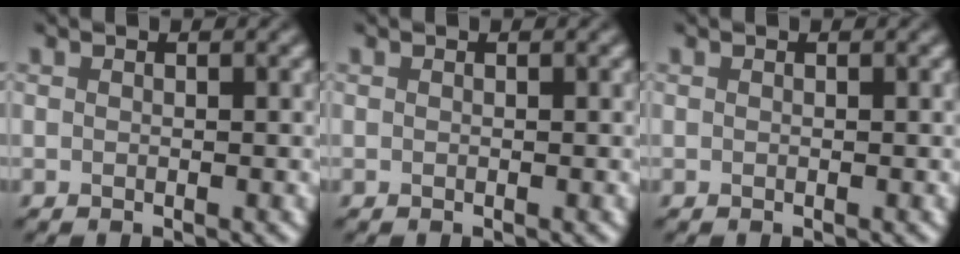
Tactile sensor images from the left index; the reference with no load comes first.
{"total": 0.0}
{"total": 0.0}